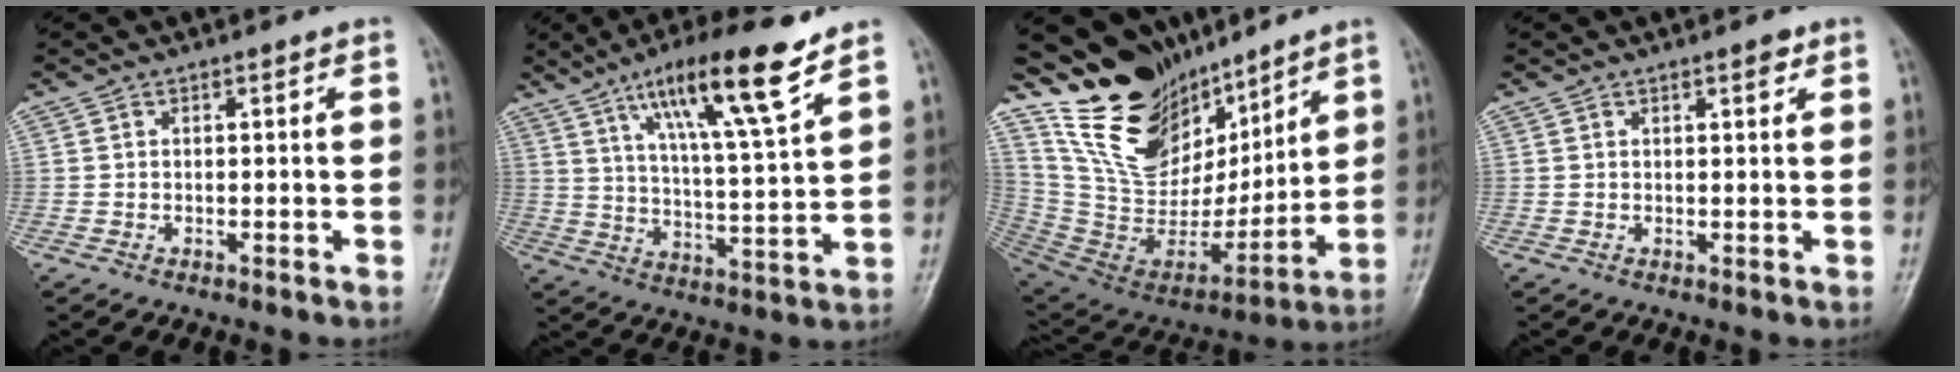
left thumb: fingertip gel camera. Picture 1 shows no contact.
{"total": 16.4, "force": [9.9, 2.3, 12.9], "torque": [-0.212, -0.041, 0.170]}
{"total": 22.3, "force": [16.1, 11.5, 10.1], "torque": [-0.129, -0.089, 0.297]}
{"total": 1.7, "force": [1.1, 0.6, 1.2], "torque": [-0.011, -0.004, 0.013]}